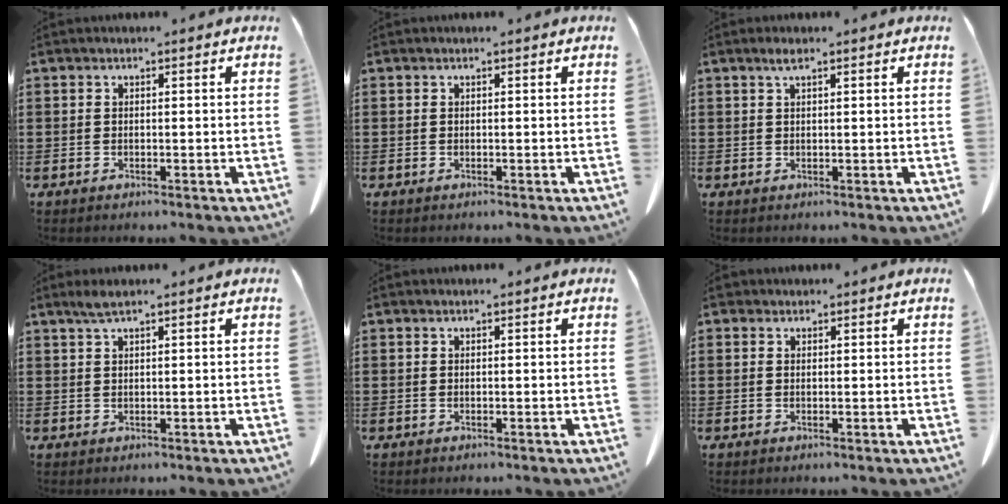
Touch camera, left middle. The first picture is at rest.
{"total": 0.0}
{"total": 1.6, "force": [0.9, 0.2, 1.3], "torque": [-0.026, 0.001, 0.016]}
{"total": 2.0, "force": [1.3, 0.2, 1.4], "torque": [-0.030, 0.000, 0.024]}
{"total": 0.0}
{"total": 0.9, "force": [0.7, 0.6, 0.2], "torque": [-0.008, 0.003, 0.014]}